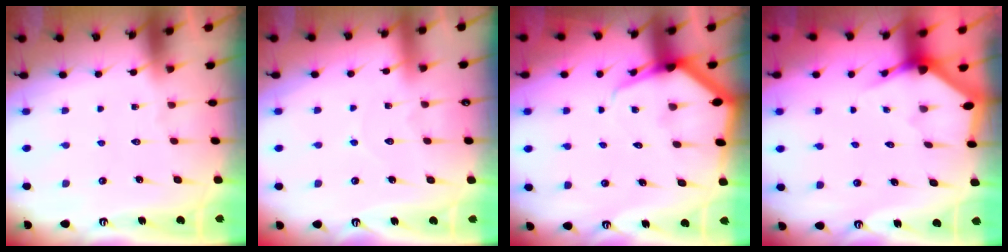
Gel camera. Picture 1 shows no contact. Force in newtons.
{"total": 4.4, "press": 4.4, "slide": 0.4}
{"total": 6.1, "press": 6.0, "slide": 0.5}
{"total": 3.1, "press": 3.1, "slide": 0.2}